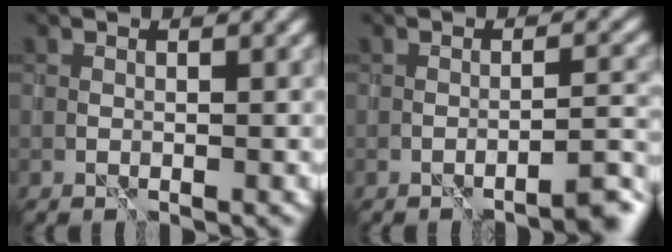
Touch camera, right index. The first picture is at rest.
{"total": 3.1, "force": [-2.3, 0.2, 2.1], "torque": [-0.018, 0.013, -0.040]}